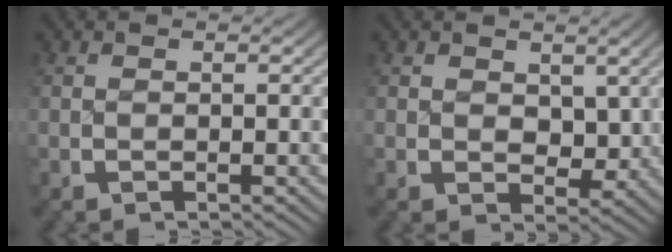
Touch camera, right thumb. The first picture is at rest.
{"total": 2.6, "force": [1.1, 1.8, 1.5], "torque": [-0.022, -0.020, 0.030]}